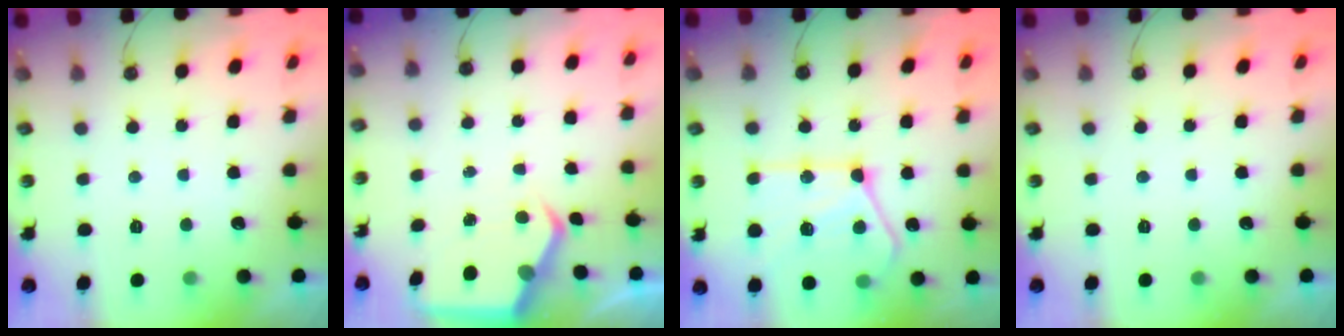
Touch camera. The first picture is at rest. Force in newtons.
{"total": 4.9, "press": 4.8, "slide": 0.6}
{"total": 19.9, "press": 19.8, "slide": 2.2}
{"total": 0.0}